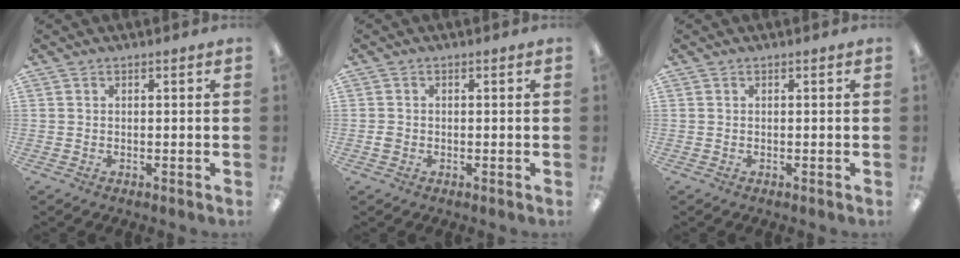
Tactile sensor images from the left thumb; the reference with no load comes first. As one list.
[{"total": 1.2, "force": [-0.2, 1.1, 0.5], "torque": [-0.008, 0.004, -0.005]}, {"total": 0.0}]